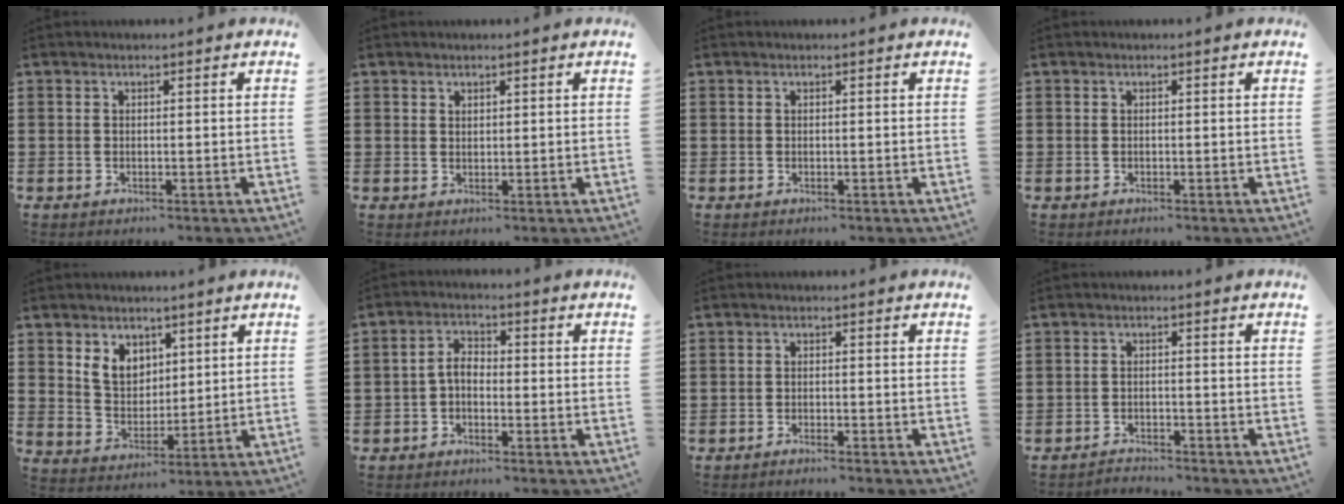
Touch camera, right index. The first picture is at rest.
{"total": 1.1, "force": [0.9, 0.5, 0.1], "torque": [-0.003, 0.002, 0.018]}
{"total": 0.0}
{"total": 0.0}
{"total": 5.7, "force": [3.1, 4.3, 2.0], "torque": [-0.060, 0.013, 0.058]}
{"total": 3.0, "force": [-1.2, 1.6, 2.2], "torque": [-0.058, 0.004, -0.030]}
{"total": 1.4, "force": [-1.4, -0.2, 0.0], "torque": [-0.001, 0.001, -0.028]}
{"total": 2.2, "force": [-2.1, 0.0, -0.2], "torque": [-0.003, 0.001, -0.047]}